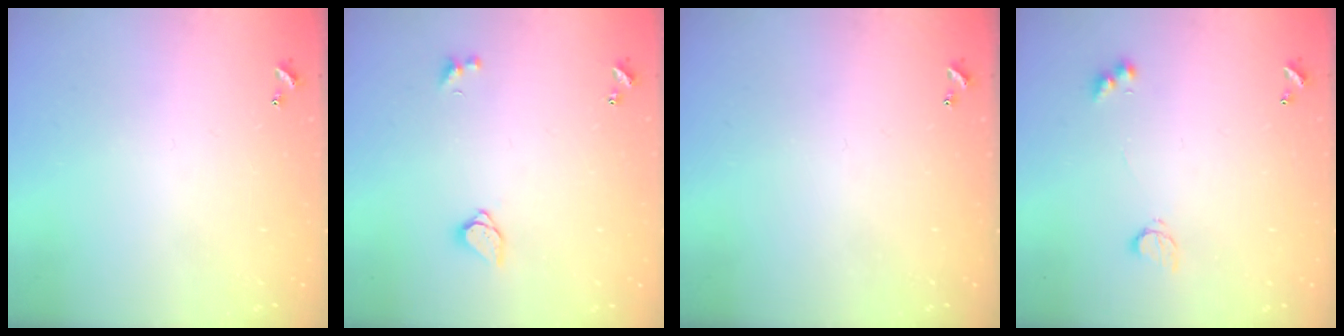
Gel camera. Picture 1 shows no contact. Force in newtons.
{"total": 1.5, "press": 1.5, "slide": 0.3}
{"total": 0.0}
{"total": 3.6, "press": 3.6, "slide": 0.6}